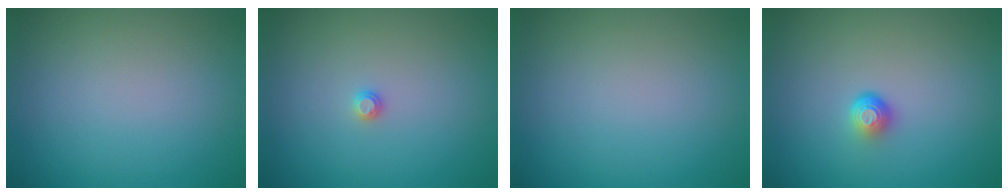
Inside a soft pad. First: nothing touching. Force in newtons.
{"total": 0.6, "press": 0.6, "slide": 0.2}
{"total": 0.0}
{"total": 1.7, "press": 1.1, "slide": 1.3}